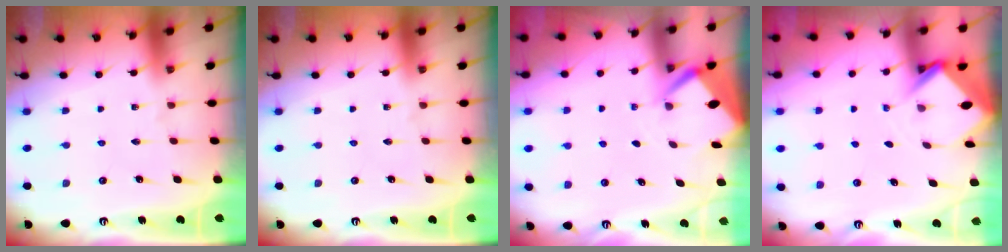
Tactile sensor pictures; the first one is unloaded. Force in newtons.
{"total": 0.0}
{"total": 2.7, "press": 2.7, "slide": 0.3}
{"total": 3.0, "press": 3.0, "slide": 0.2}